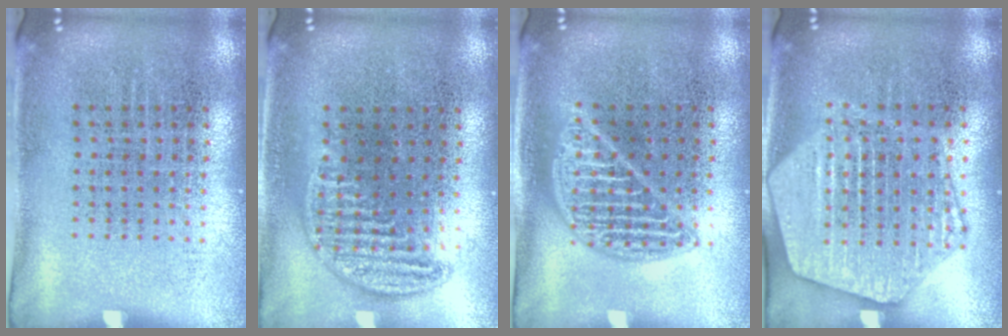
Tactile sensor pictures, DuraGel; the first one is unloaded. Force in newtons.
{"total": 1.0, "press": 0.9, "slide": 0.1}
{"total": 1.5, "press": 1.5, "slide": 0.2}
{"total": 2.2, "press": 2.2, "slide": 0.2}